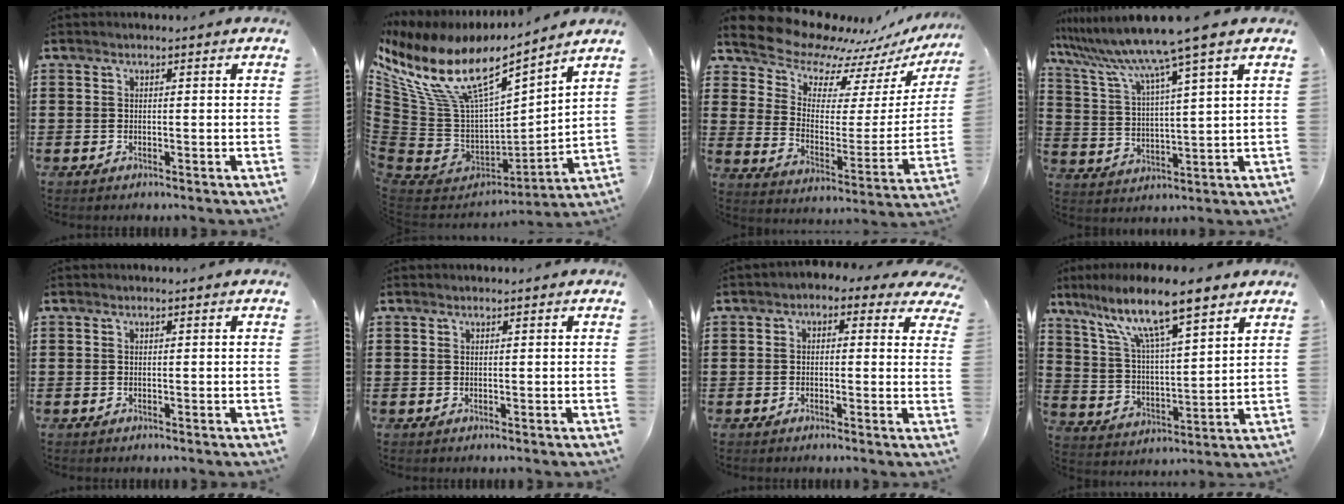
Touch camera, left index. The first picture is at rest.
{"total": 12.1, "force": [7.5, 4.6, 8.4], "torque": [-0.205, -0.057, 0.123]}
{"total": 10.9, "force": [10.0, 3.7, 2.4], "torque": [-0.079, -0.086, 0.172]}
{"total": 9.6, "force": [7.8, -1.0, 5.6], "torque": [-0.140, -0.049, 0.122]}
{"total": 0.0}
{"total": 0.0}
{"total": 1.5, "force": [-0.2, 1.1, 1.0], "torque": [-0.024, 0.011, -0.009]}
{"total": 11.3, "force": [8.3, 2.0, 7.4], "torque": [-0.168, -0.032, 0.140]}